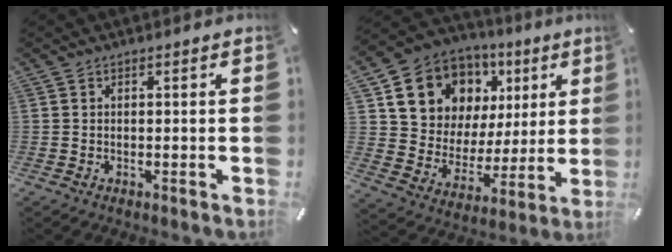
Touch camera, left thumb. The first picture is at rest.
{"total": 13.7, "force": [7.4, 10.9, 3.6], "torque": [-0.074, -0.058, 0.146]}